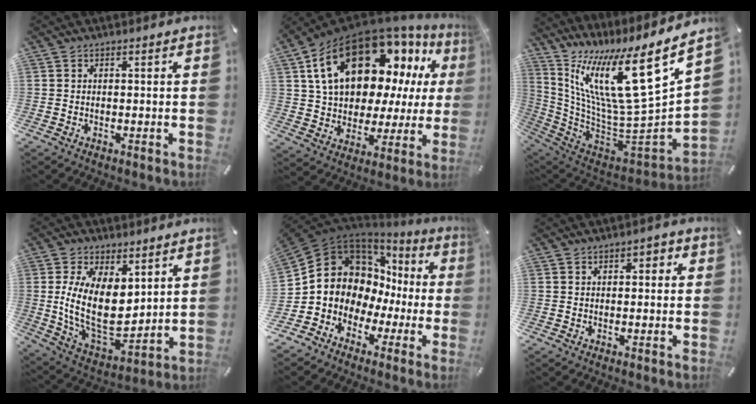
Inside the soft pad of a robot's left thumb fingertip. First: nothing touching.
{"total": 21.7, "force": [10.4, 12.8, 14.2], "torque": [-0.244, -0.058, 0.182]}
{"total": 19.1, "force": [9.7, 5.1, 15.6], "torque": [-0.271, -0.111, 0.153]}
{"total": 16.8, "force": [3.4, 10.8, 12.4], "torque": [-0.249, -0.041, 0.067]}
{"total": 10.1, "force": [1.5, 9.7, 2.4], "torque": [-0.055, -0.044, 0.038]}
{"total": 2.0, "force": [0.3, 1.3, 1.5], "torque": [-0.023, 0.007, 0.000]}